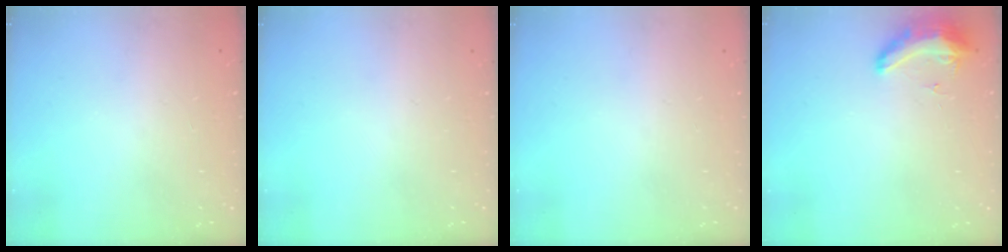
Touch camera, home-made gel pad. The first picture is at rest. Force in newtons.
{"total": 0.0}
{"total": 0.0}
{"total": 11.0, "press": 9.7, "slide": 5.3}